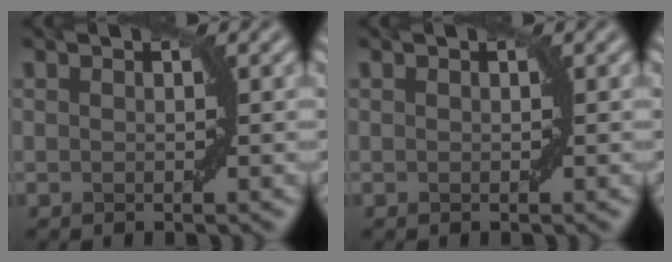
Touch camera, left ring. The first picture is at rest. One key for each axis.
{"total": 0.0}